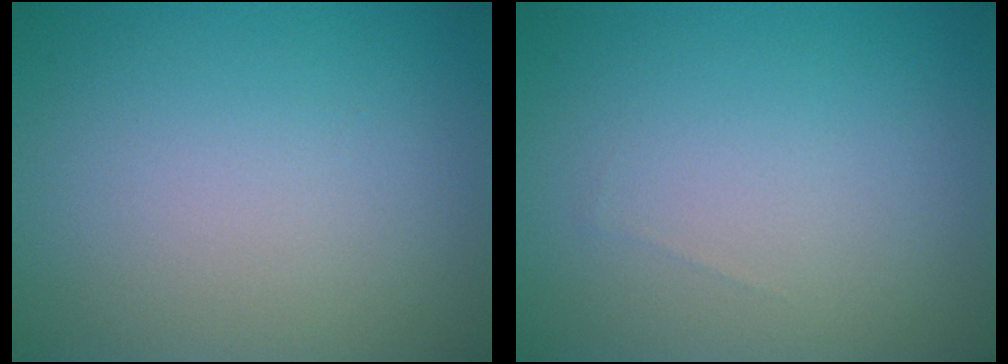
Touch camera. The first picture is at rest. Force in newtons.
{"total": 0.0}